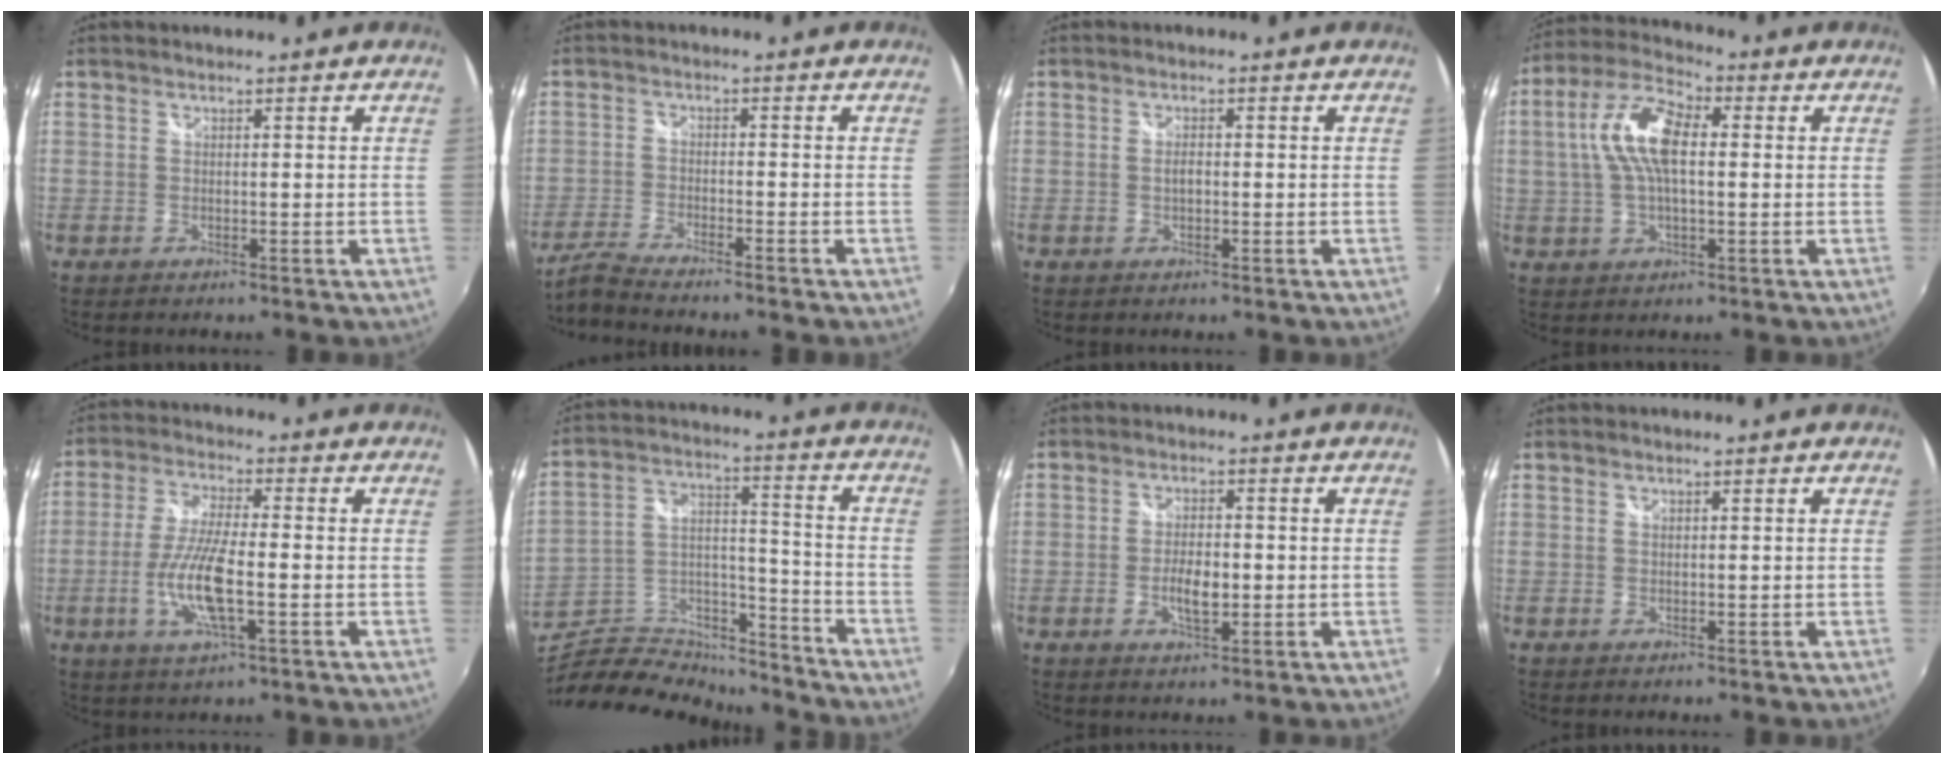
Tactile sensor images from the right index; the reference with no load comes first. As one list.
[{"total": 5.8, "force": [-5.3, 0.1, 2.3], "torque": [-0.069, -0.014, -0.100]}, {"total": 1.7, "force": [-0.1, 0.9, 1.5], "torque": [-0.028, 0.001, -0.004]}, {"total": 11.0, "force": [1.3, 4.8, 9.8], "torque": [-0.200, 0.021, 0.019]}, {"total": 10.4, "force": [-2.6, 2.4, 9.8], "torque": [-0.200, -0.007, -0.054]}, {"total": 22.0, "force": [-19.0, 7.5, 8.3], "torque": [-0.168, 0.028, -0.306]}, {"total": 4.8, "force": [-1.0, 2.1, 4.2], "torque": [-0.082, -0.001, -0.018]}, {"total": 0.0}]